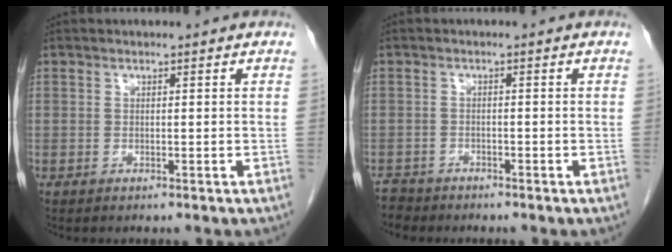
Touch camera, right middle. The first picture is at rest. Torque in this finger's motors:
{"motor_torque": [0.00, 0.11, -0.01, 0.00]}